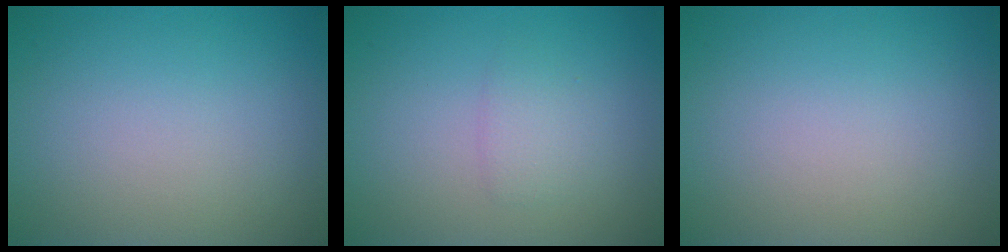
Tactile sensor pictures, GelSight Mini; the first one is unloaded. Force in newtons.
{"total": 1.4, "press": 1.4, "slide": 0.0}
{"total": 0.0}